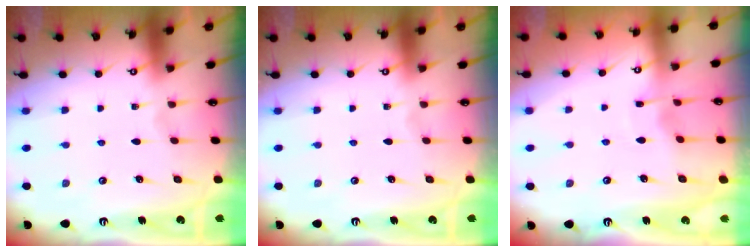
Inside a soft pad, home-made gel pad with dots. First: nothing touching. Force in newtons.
{"total": 0.0}
{"total": 2.9, "press": 2.9, "slide": 0.1}